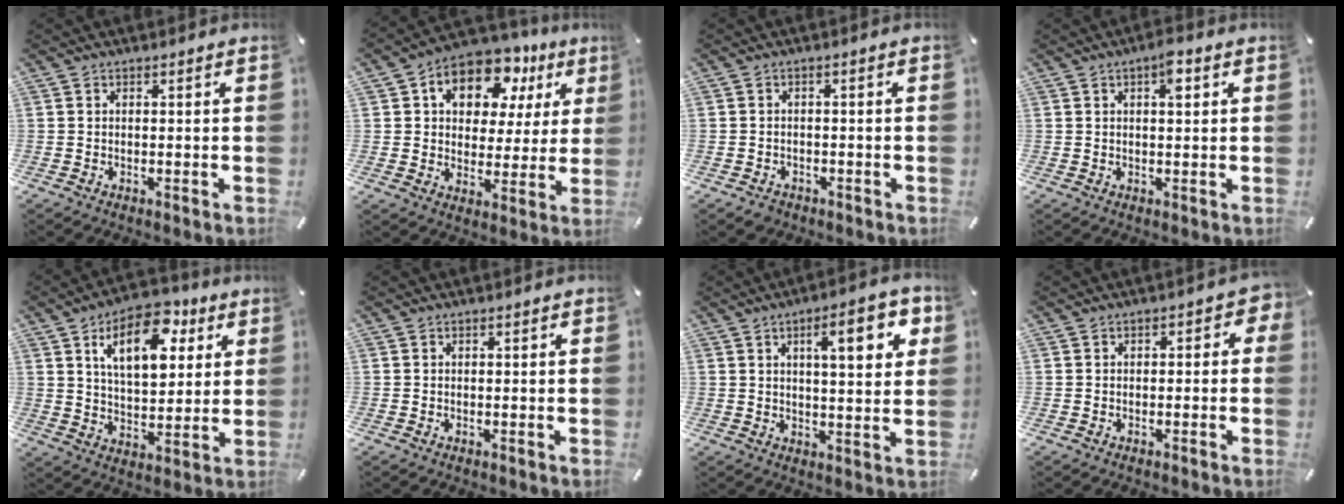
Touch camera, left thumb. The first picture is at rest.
{"total": 13.0, "force": [6.7, 9.0, 6.6], "torque": [-0.104, -0.038, 0.119]}
{"total": 1.9, "force": [-1.5, 1.2, 0.4], "torque": [-0.008, 0.007, -0.031]}
{"total": 3.9, "force": [1.5, 1.5, 3.3], "torque": [-0.046, -0.002, 0.019]}
{"total": 15.0, "force": [7.0, 8.4, 10.3], "torque": [-0.152, -0.019, 0.118]}
{"total": 0.0}
{"total": 12.0, "force": [4.8, 3.7, 10.3], "torque": [-0.147, -0.008, 0.070]}
{"total": 2.3, "force": [-1.0, 1.6, 1.4], "torque": [-0.018, 0.008, -0.021]}